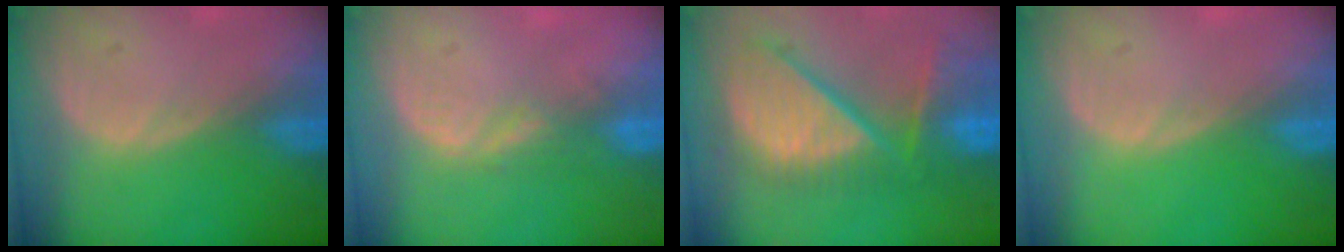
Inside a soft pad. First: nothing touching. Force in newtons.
{"total": 2.7, "press": 2.1, "slide": 1.7}
{"total": 12.4, "press": 10.6, "slide": 6.4}
{"total": 0.0}